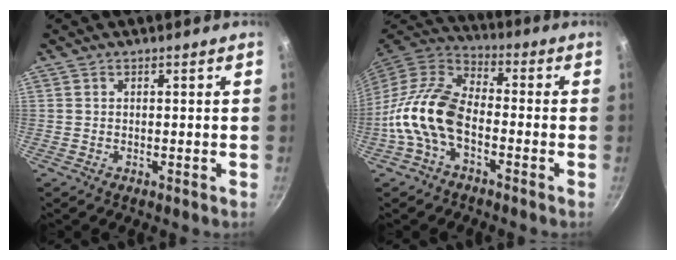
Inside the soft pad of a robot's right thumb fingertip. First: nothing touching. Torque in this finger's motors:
{"motor_torque": [1.84, 3.17, 1.38, -1.39, 0.25]}